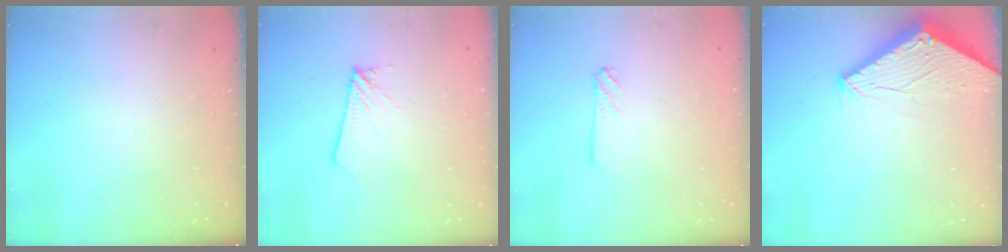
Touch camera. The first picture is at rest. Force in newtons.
{"total": 2.0, "press": 2.0, "slide": 0.2}
{"total": 2.2, "press": 2.2, "slide": 0.3}
{"total": 2.9, "press": 2.9, "slide": 0.2}